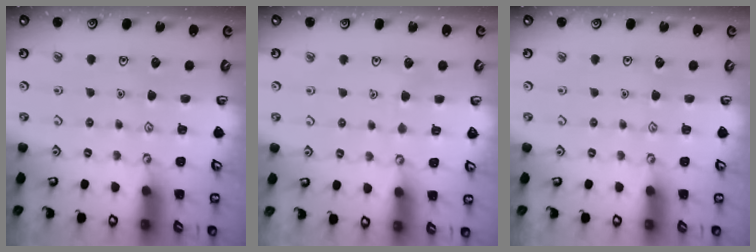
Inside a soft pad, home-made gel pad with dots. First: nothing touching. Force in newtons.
{"total": 1.4, "press": 1.4, "slide": 0.1}
{"total": 0.0}